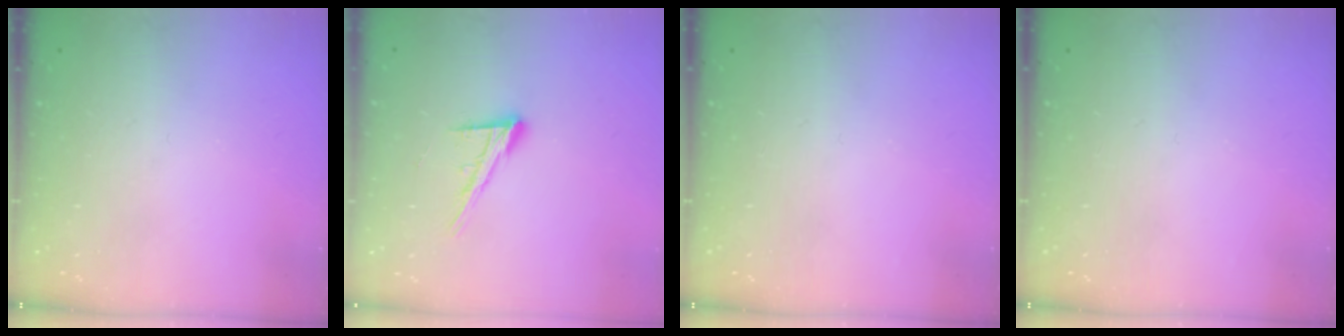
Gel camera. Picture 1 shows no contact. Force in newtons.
{"total": 12.3, "press": 12.0, "slide": 2.5}
{"total": 0.0}
{"total": 0.0}